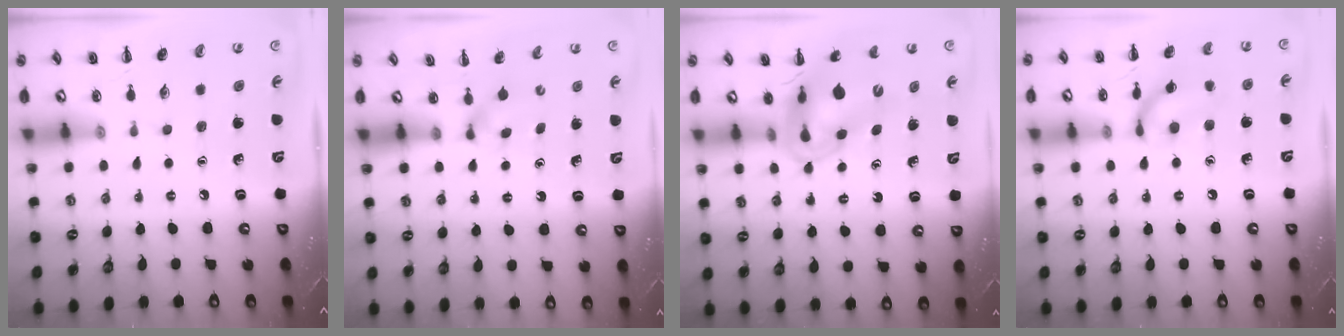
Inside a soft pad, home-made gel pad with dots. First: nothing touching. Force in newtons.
{"total": 1.8, "press": 1.5, "slide": 1.0}
{"total": 11.8, "press": 11.2, "slide": 3.6}
{"total": 11.9, "press": 11.8, "slide": 1.0}